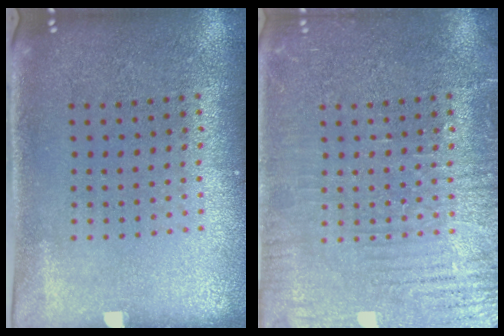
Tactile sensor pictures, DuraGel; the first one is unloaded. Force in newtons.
{"total": 4.6, "press": 4.5, "slide": 0.5}